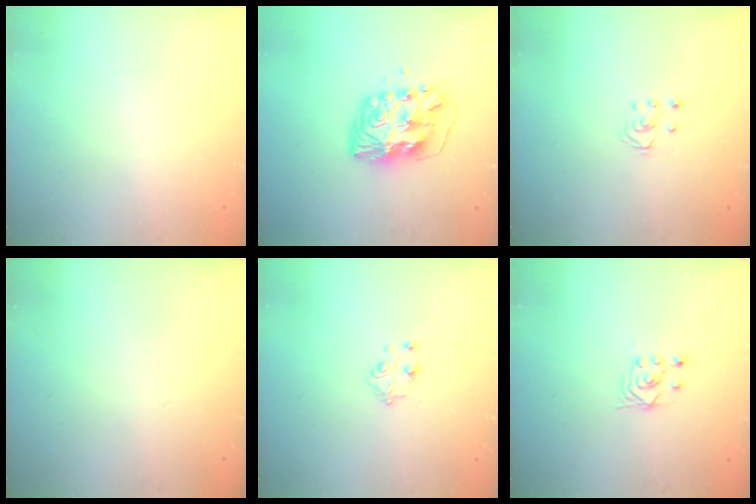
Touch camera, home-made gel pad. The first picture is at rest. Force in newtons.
{"total": 11.3, "press": 11.3, "slide": 1.1}
{"total": 2.5, "press": 2.5, "slide": 0.2}
{"total": 0.0}
{"total": 5.4, "press": 5.4, "slide": 0.4}
{"total": 2.9, "press": 2.5, "slide": 1.4}